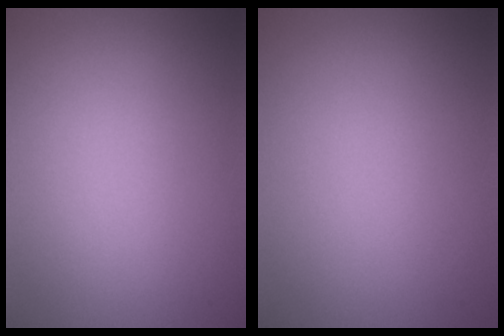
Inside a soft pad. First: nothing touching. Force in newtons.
{"total": 0.0}